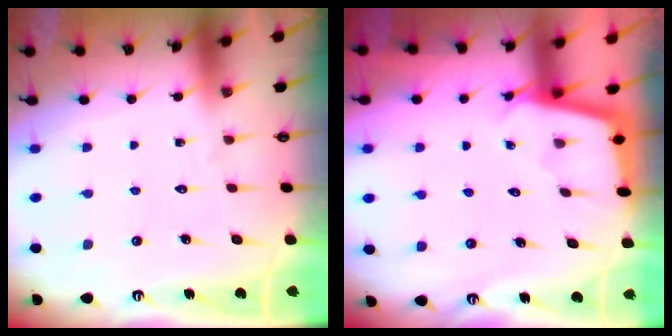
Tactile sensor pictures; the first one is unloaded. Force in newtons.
{"total": 2.6, "press": 2.6, "slide": 0.2}